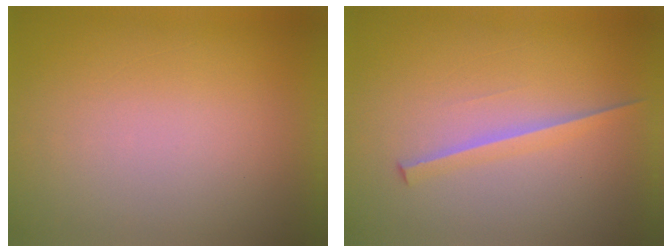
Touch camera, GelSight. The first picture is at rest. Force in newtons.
{"total": 1.8}